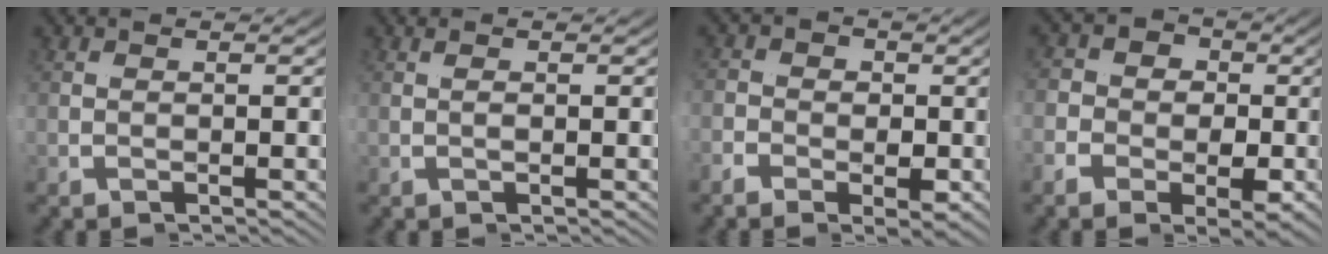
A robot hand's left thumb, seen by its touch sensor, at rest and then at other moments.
{"total": 0.8, "force": [0.2, -0.3, 0.7], "torque": [-0.008, 0.005, -0.001]}
{"total": 2.1, "force": [0.6, 1.7, 0.9], "torque": [-0.011, 0.016, -0.013]}
{"total": 8.2, "force": [2.1, 6.2, 4.9], "torque": [-0.082, 0.030, 0.003]}